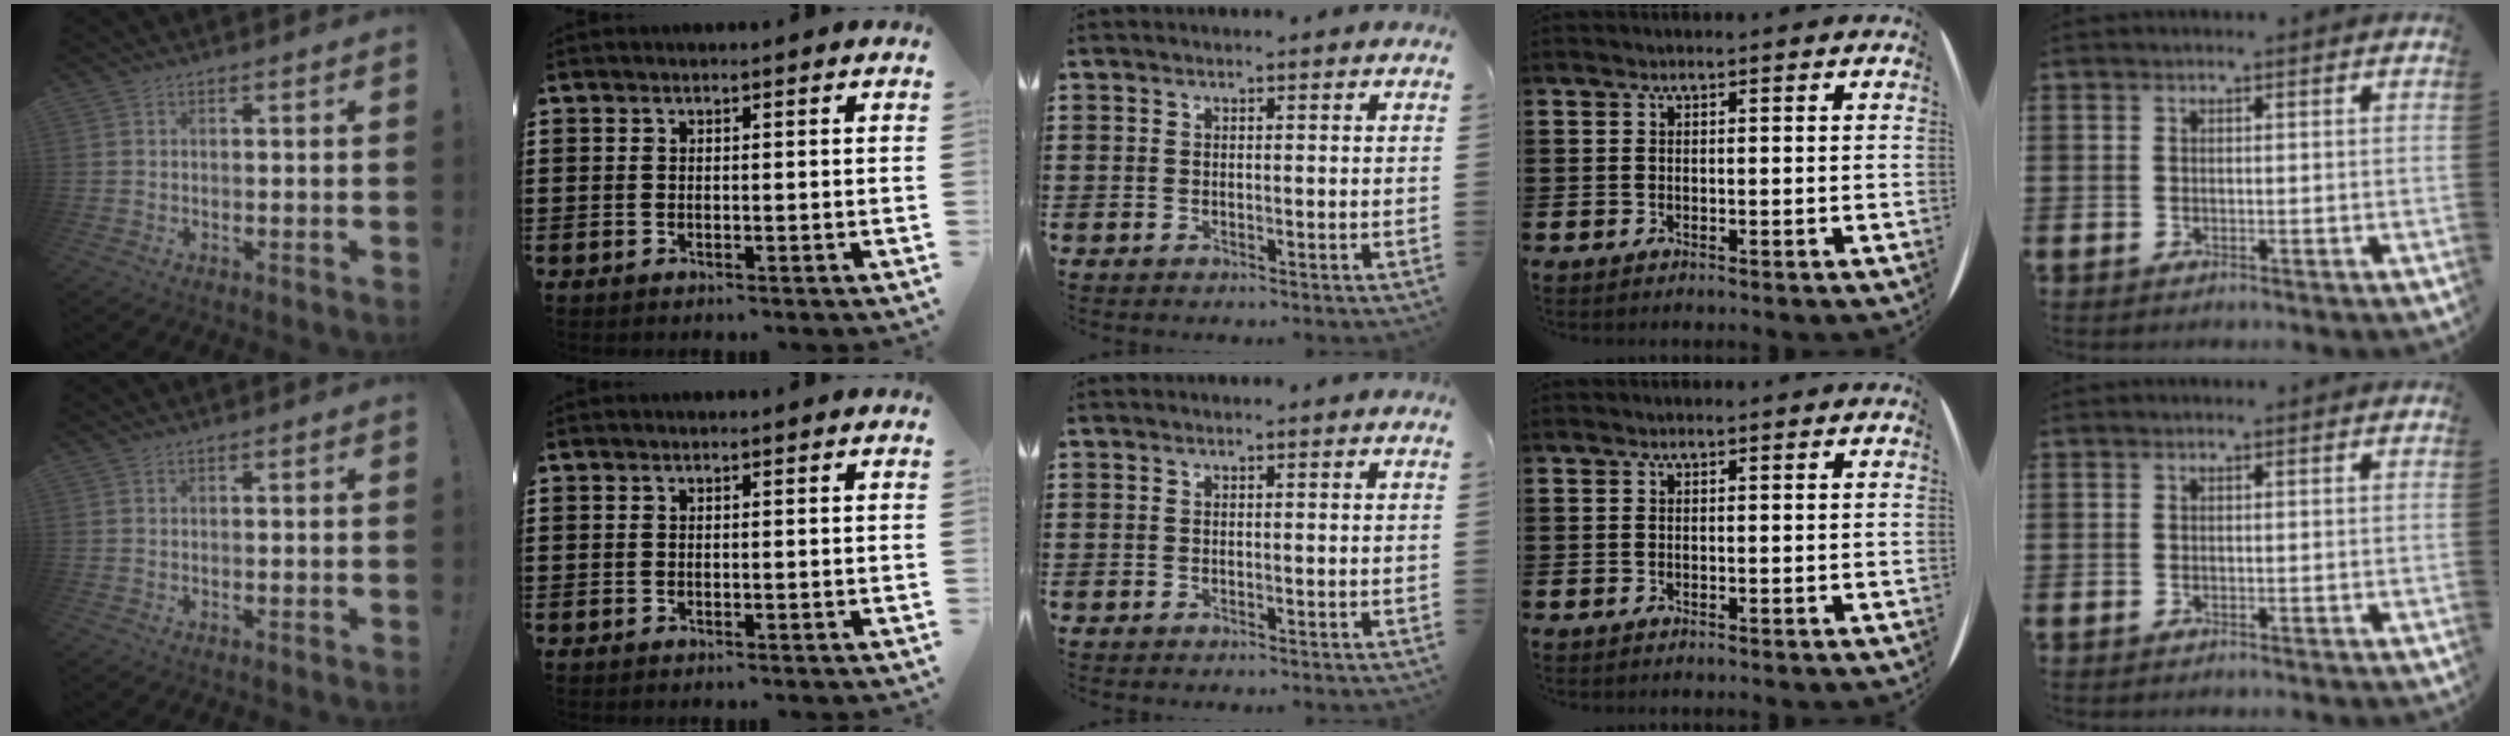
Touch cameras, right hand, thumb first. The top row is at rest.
{}